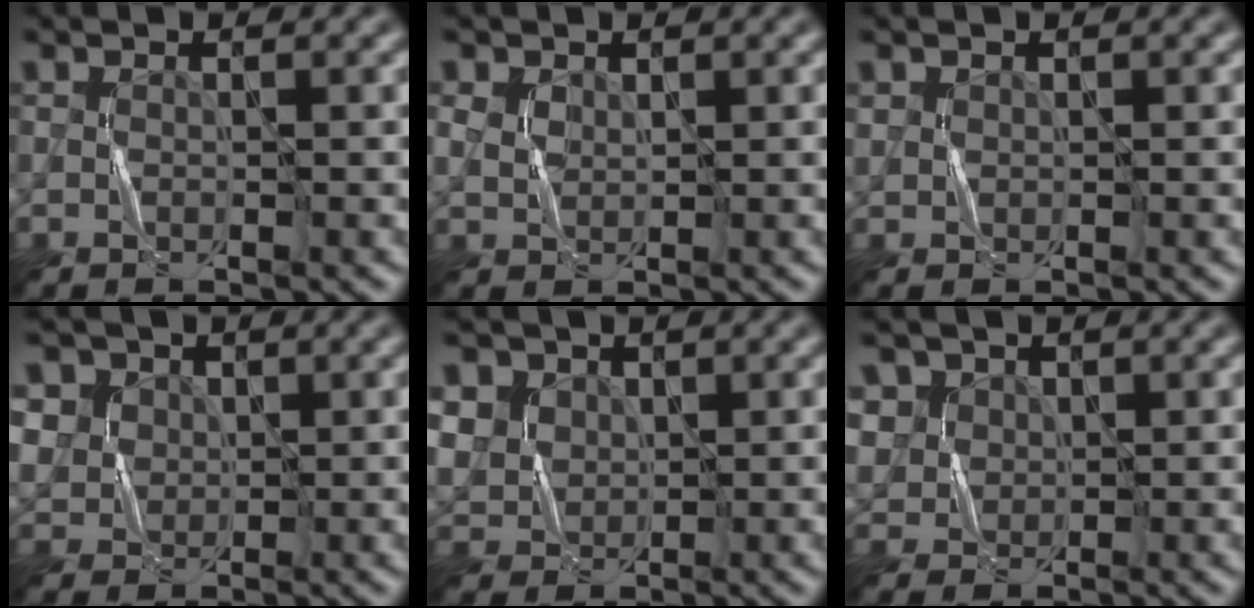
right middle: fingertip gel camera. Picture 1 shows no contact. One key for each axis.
{"total": 1.3, "fx": 0.7, "fy": 1.0, "fz": 0.5, "tx": -0.013, "ty": -0.001, "tz": 0.018}
{"total": 0.6, "fx": 0.4, "fy": 0.5, "fz": -0.1, "tx": -0.001, "ty": -0.001, "tz": 0.013}
{"total": 5.4, "fx": 2.4, "fy": 4.5, "fz": 1.8, "tx": -0.055, "ty": 0.008, "tz": 0.043}
{"total": 6.0, "fx": 2.6, "fy": 4.9, "fz": 2.3, "tx": -0.076, "ty": 0.012, "tz": 0.048}
{"total": 4.1, "fx": 1.6, "fy": 3.5, "fz": 1.2, "tx": -0.048, "ty": 0.007, "tz": 0.039}